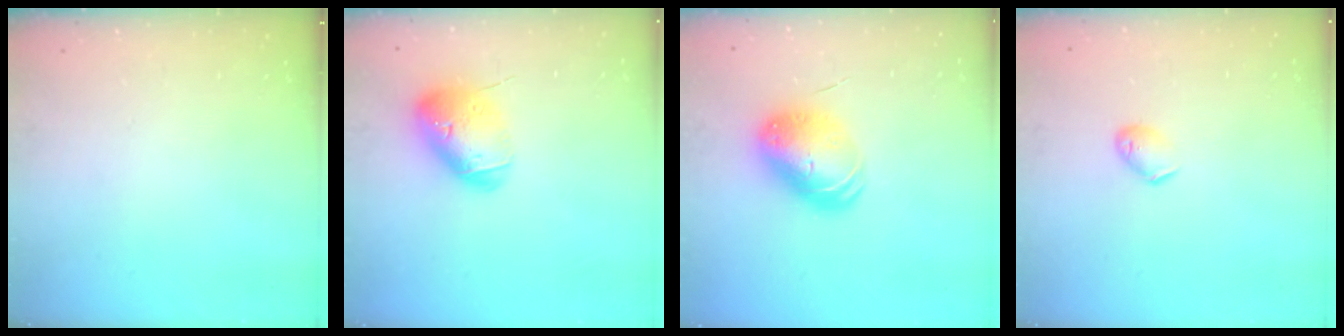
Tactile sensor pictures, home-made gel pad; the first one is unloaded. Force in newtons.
{"total": 15.8, "press": 15.7, "slide": 2.4}
{"total": 11.4, "press": 11.2, "slide": 2.2}
{"total": 7.0, "press": 6.9, "slide": 1.3}